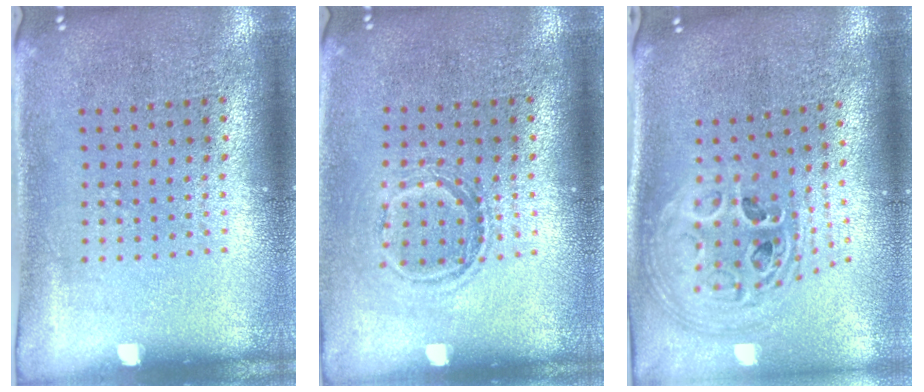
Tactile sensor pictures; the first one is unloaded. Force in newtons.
{"total": 1.2, "press": 1.0, "slide": 0.6}
{"total": 2.7, "press": 1.9, "slide": 1.9}